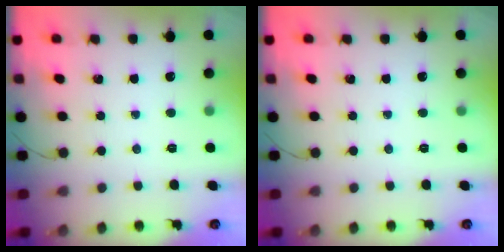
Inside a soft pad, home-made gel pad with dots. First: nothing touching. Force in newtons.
{"total": 0.0}